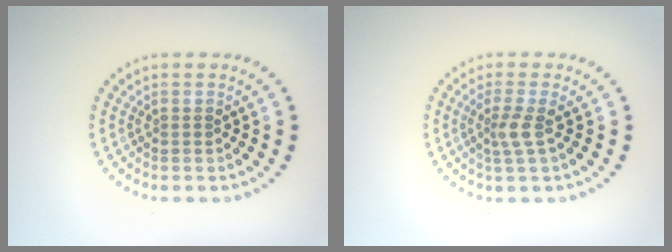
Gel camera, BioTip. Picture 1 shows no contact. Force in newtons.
{"total": 2.0, "press": 1.4, "slide": 1.3}